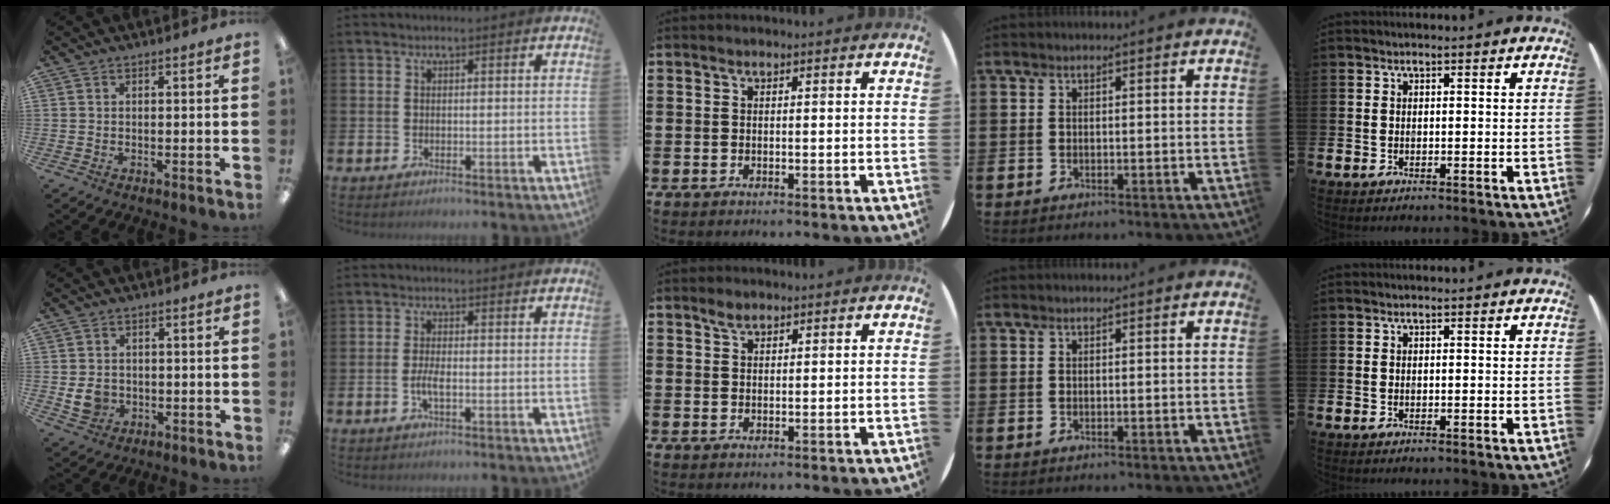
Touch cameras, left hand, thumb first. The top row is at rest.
{"thumb": {"total": 4.5, "force": [-0.5, 4.0, 2.1], "torque": [-0.030, -0.002, -0.009]}, "index": {"total": 2.4, "force": [-0.7, 0.7, 2.2], "torque": [-0.036, -0.001, -0.013]}, "middle": {"total": 1.6, "force": [1.3, 0.6, 0.7], "torque": [-0.014, 0.005, 0.024]}}